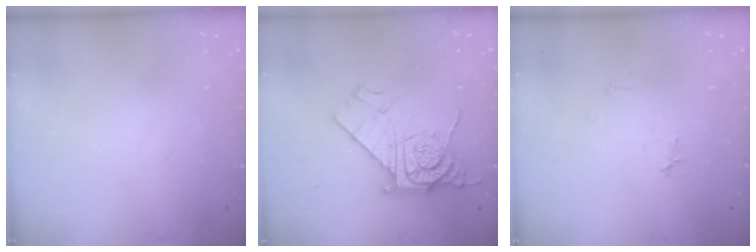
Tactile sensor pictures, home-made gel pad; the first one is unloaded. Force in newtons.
{"total": 12.4, "press": 12.3, "slide": 0.9}
{"total": 4.9, "press": 4.9, "slide": 0.5}